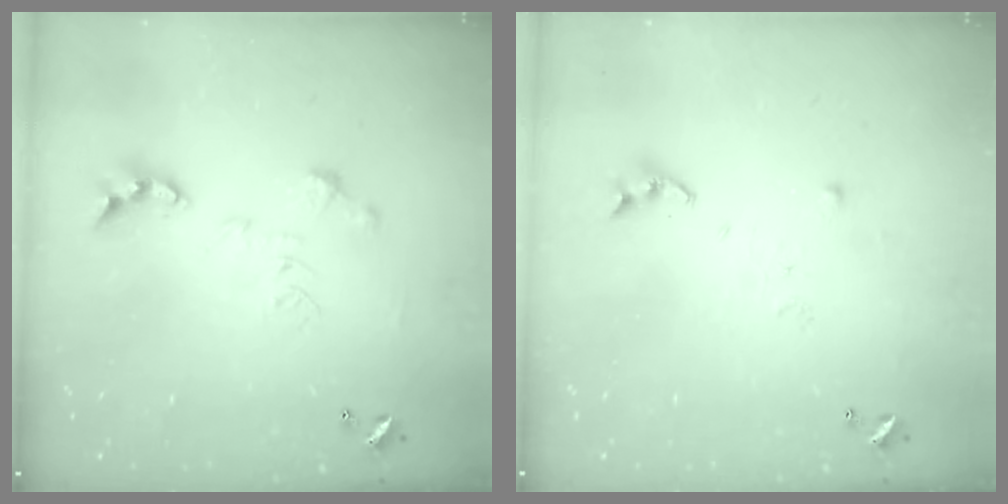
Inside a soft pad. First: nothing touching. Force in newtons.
{"total": 4.9, "press": 4.8, "slide": 0.5}